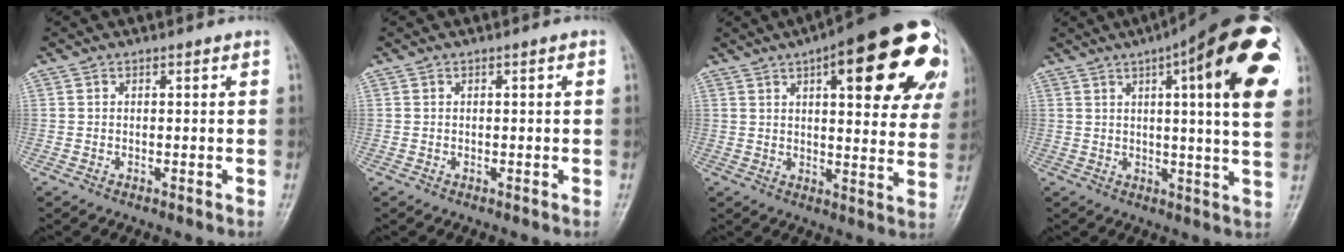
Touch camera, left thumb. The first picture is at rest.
{"total": 0.0}
{"total": 25.8, "force": [10.8, 8.6, 21.8], "torque": [-0.249, -0.005, 0.137]}
{"total": 22.4, "force": [8.3, 4.7, 20.3], "torque": [-0.260, -0.006, 0.103]}